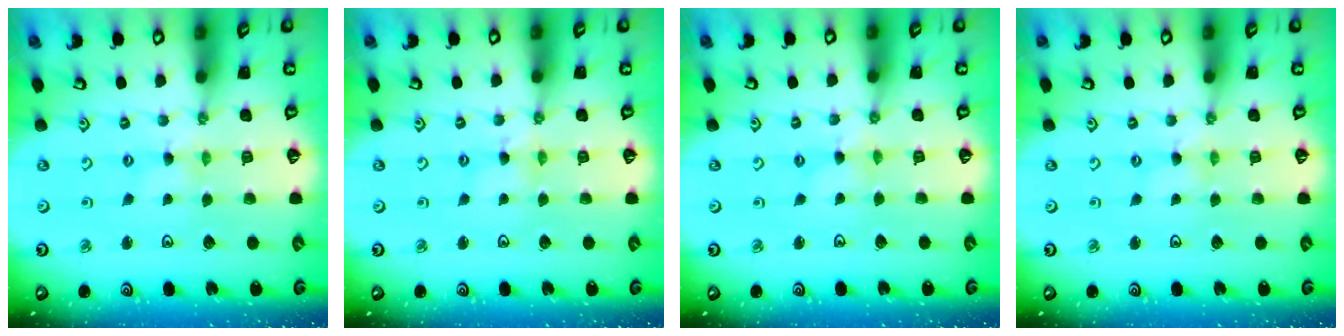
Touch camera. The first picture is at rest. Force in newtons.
{"total": 2.4, "press": 2.4, "slide": 0.3}
{"total": 1.3, "press": 1.3, "slide": 0.2}
{"total": 0.6, "press": 0.6, "slide": 0.1}